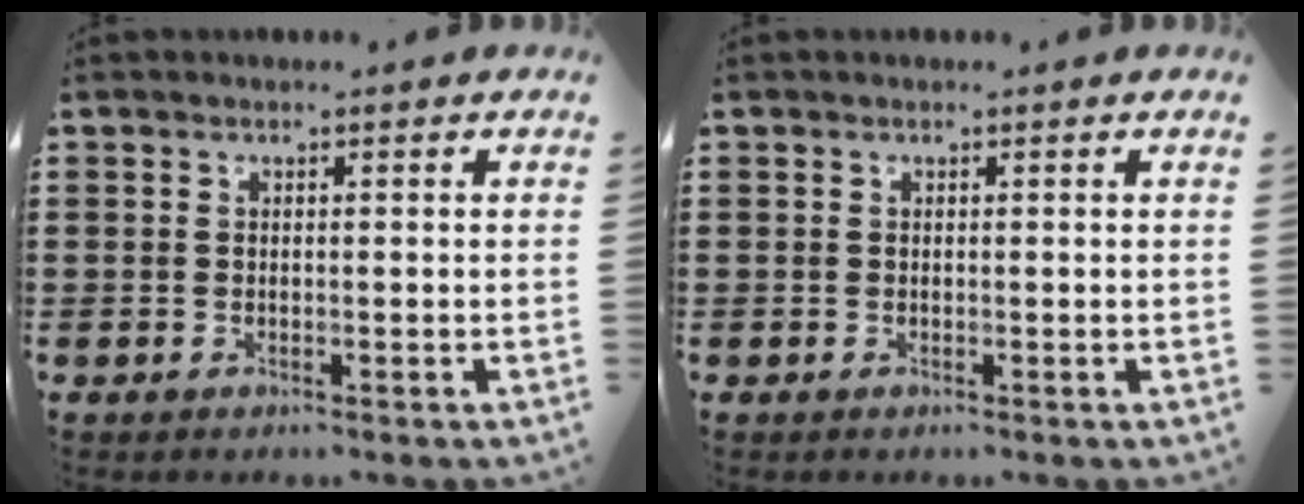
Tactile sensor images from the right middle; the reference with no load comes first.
{"total": 0.0}